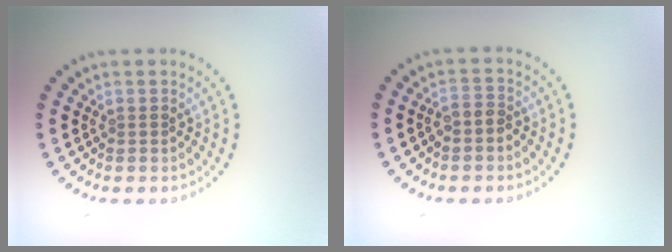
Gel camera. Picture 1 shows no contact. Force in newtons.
{"total": 1.5, "press": 1.3, "slide": 0.8}